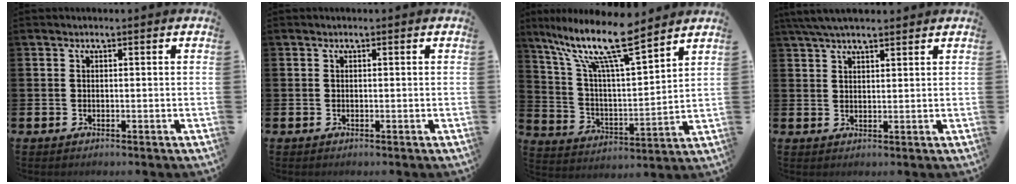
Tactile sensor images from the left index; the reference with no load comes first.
{"total": 0.0}
{"total": 13.0, "force": [10.4, 2.3, 7.4], "torque": [-0.162, -0.056, 0.177]}
{"total": 4.4, "force": [3.8, 0.9, 1.8], "torque": [-0.037, -0.009, 0.070]}